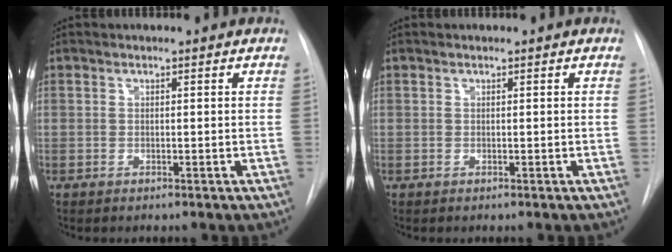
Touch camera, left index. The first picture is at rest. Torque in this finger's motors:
{"motor_torque": [-0.09, 0.09, 0.00, 0.00]}